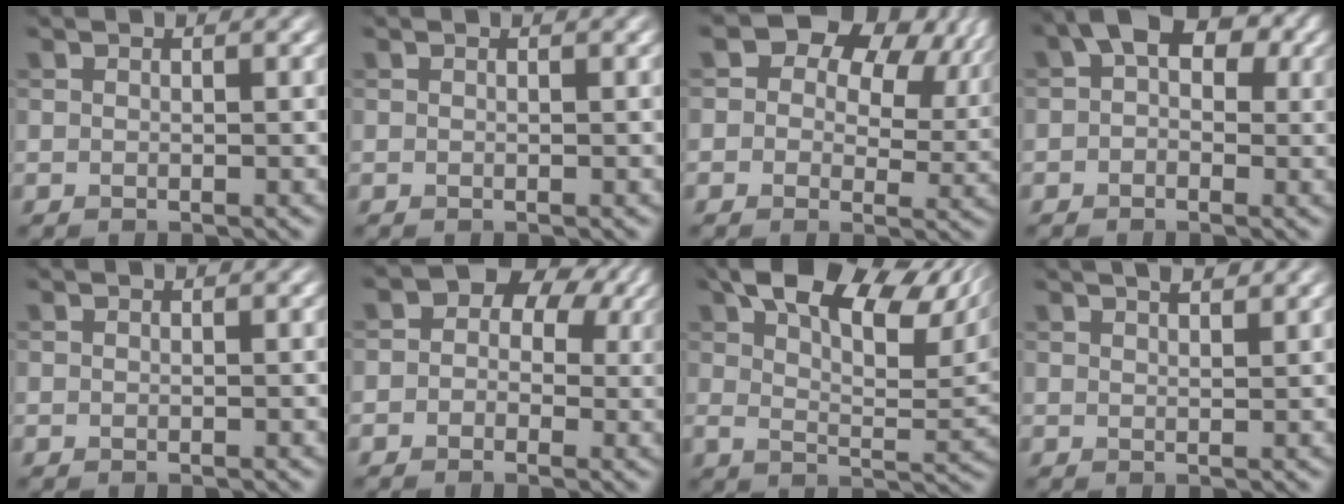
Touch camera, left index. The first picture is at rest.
{"total": 0.0}
{"total": 12.0, "force": [4.6, 8.1, 7.6], "torque": [-0.106, 0.020, 0.066]}
{"total": 5.7, "force": [1.8, 3.6, 4.0], "torque": [-0.045, 0.020, 0.007]}
{"total": 0.0}
{"total": 7.3, "force": [1.9, 5.5, 4.3], "torque": [-0.023, 0.027, -0.015]}
{"total": 14.0, "force": [7.8, 6.0, 9.9], "torque": [-0.137, 0.021, 0.125]}
{"total": 2.3, "force": [1.7, 0.6, 1.4], "torque": [-0.007, 0.002, 0.018]}